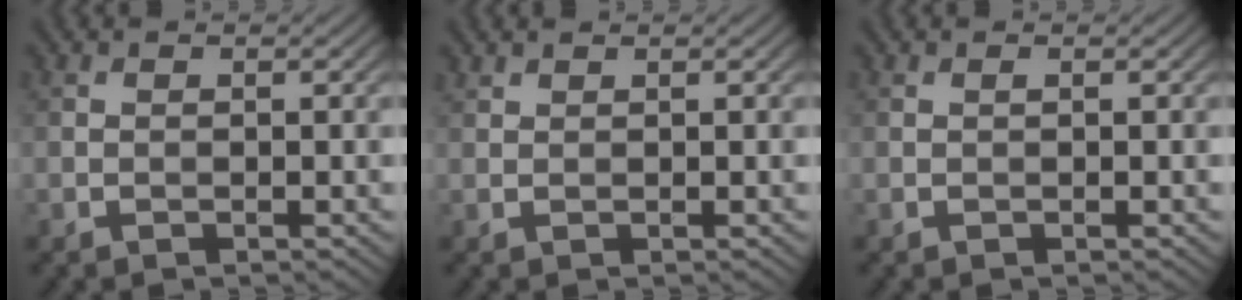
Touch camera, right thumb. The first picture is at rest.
{"total": 0.8, "force": [0.7, 0.2, 0.2], "torque": [-0.006, 0.002, 0.019]}
{"total": 0.0}